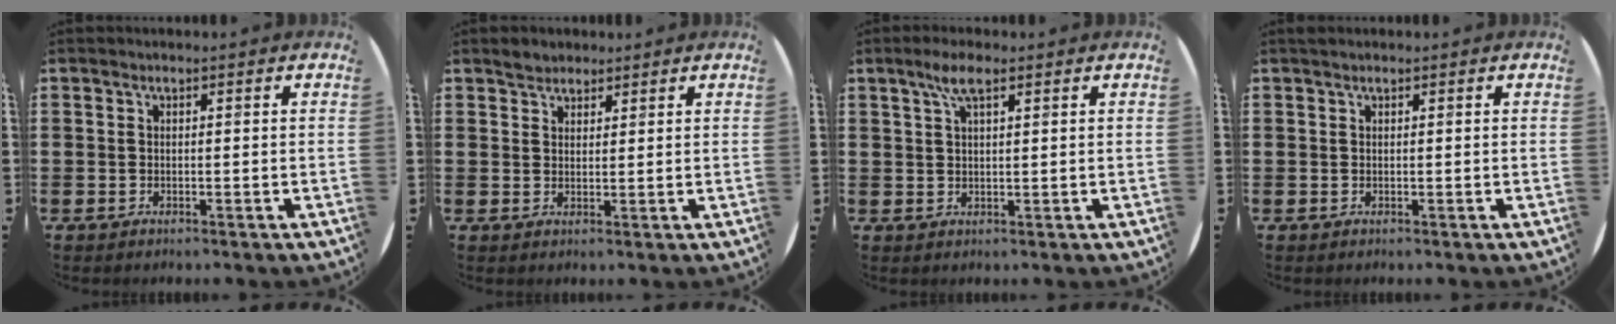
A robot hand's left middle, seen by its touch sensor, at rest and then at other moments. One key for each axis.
{"total": 2.2, "fx": 2.0, "fy": 0.9, "fz": -0.1, "tx": 0.008, "ty": 0.003, "tz": 0.038}
{"total": 3.9, "fx": 2.3, "fy": 1.0, "fz": 3.0, "tx": -0.062, "ty": 0.010, "tz": 0.037}
{"total": 0.0}